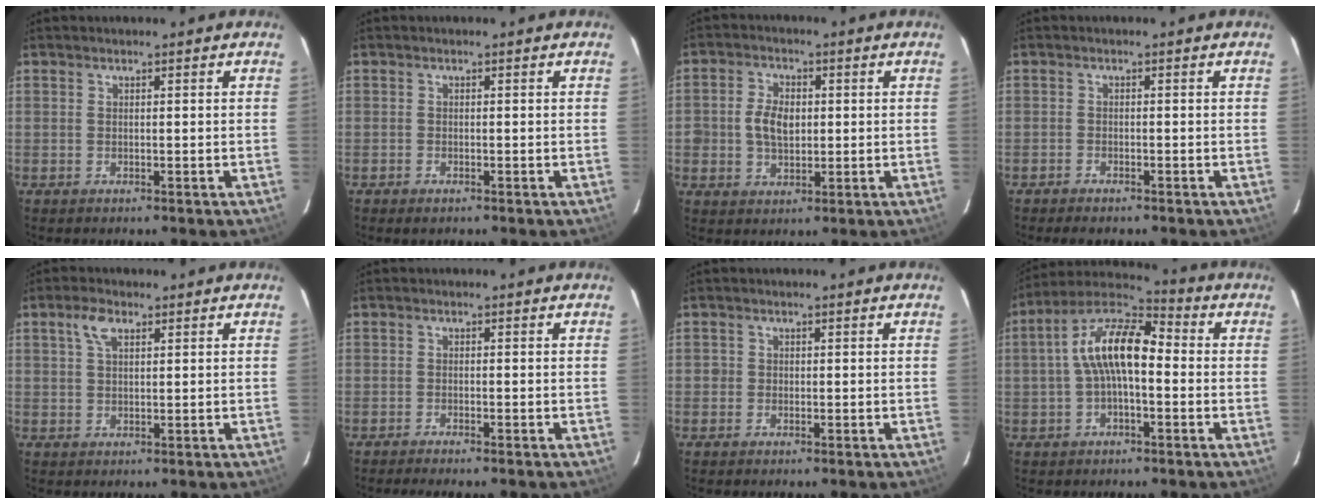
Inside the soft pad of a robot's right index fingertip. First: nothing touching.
{"total": 0.9, "force": [-0.7, 0.3, 0.3], "torque": [-0.006, -0.004, -0.015]}
{"total": 6.0, "force": [0.1, 4.2, 4.2], "torque": [-0.082, 0.010, 0.003]}
{"total": 2.6, "force": [-2.3, 0.7, 1.0], "torque": [-0.032, -0.007, -0.043]}
{"total": 3.4, "force": [1.8, 1.7, 2.4], "torque": [-0.045, 0.009, 0.032]}
{"total": 2.6, "force": [-2.3, -0.1, 1.2], "torque": [-0.031, -0.010, -0.041]}
{"total": 1.1, "force": [-0.3, 1.0, 0.0], "torque": [0.001, 0.000, -0.007]}
{"total": 12.0, "force": [-0.1, 5.2, 10.8], "torque": [-0.209, 0.028, -0.010]}